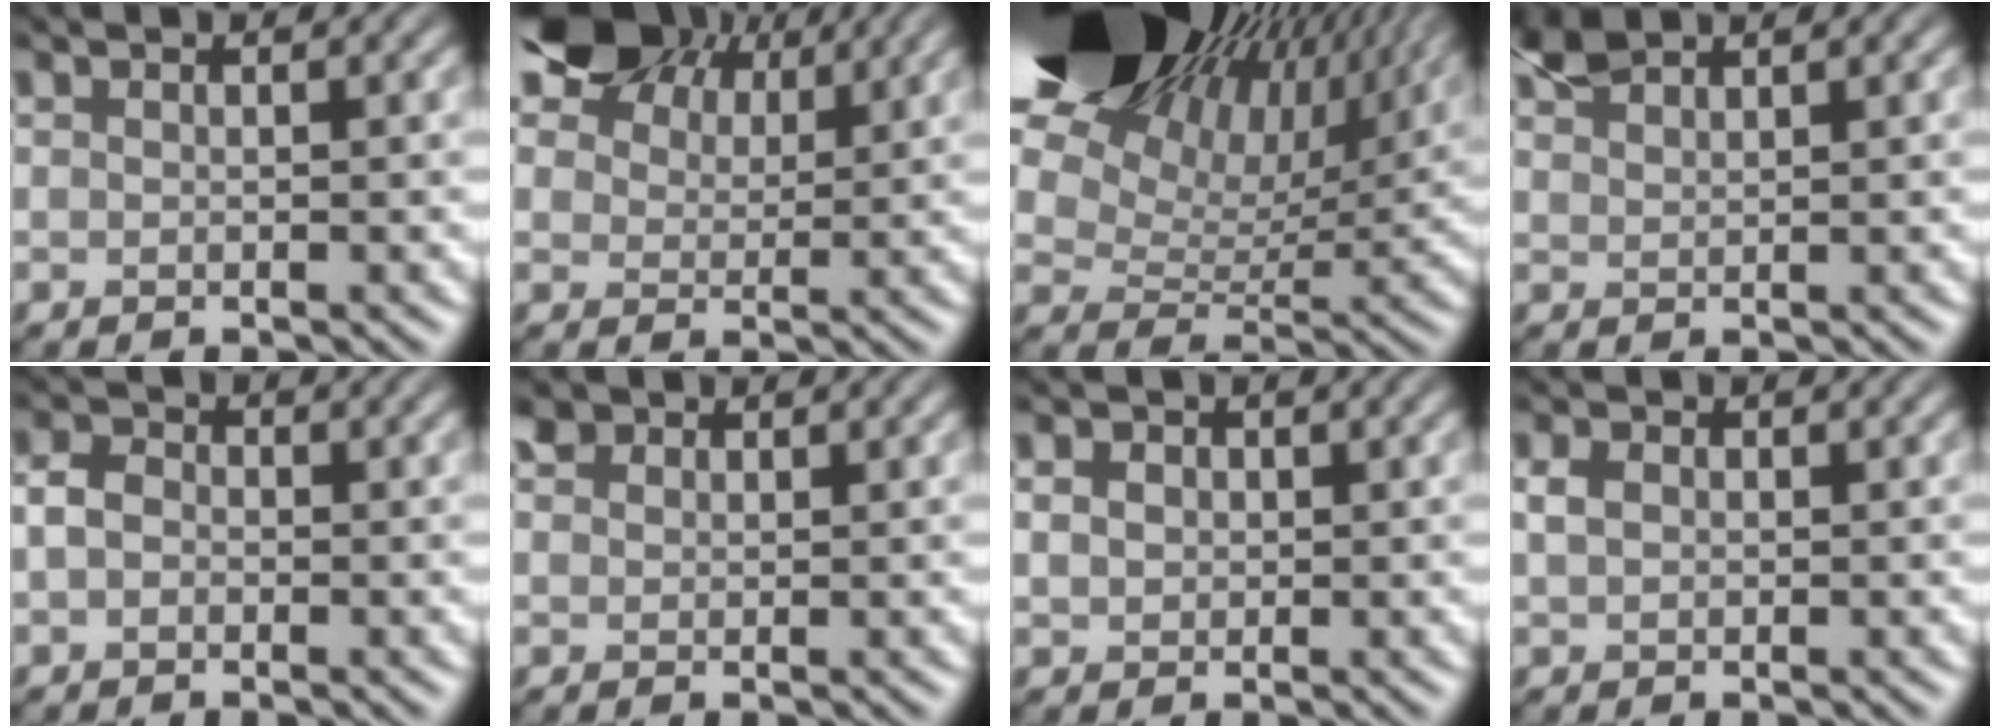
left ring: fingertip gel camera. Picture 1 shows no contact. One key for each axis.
{"total": 8.5, "fx": 5.2, "fy": 5.2, "fz": 4.4, "tx": -0.103, "ty": 0.012, "tz": 0.081}
{"total": 21.1, "fx": 11.0, "fy": 12.5, "fz": 13.0, "tx": -0.229, "ty": 0.060, "tz": 0.170}
{"total": 2.0, "fx": 1.8, "fy": 0.5, "fz": 0.8, "tx": -0.018, "ty": 0.008, "tz": 0.032}
{"total": 2.3, "fx": -1.0, "fy": 1.7, "fz": 1.2, "tx": -0.022, "ty": 0.002, "tz": -0.033}
{"total": 1.1, "fx": 0.6, "fy": 0.9, "fz": 0.2, "tx": -0.007, "ty": 0.003, "tz": 0.009}
{"total": 2.2, "fx": 0.5, "fy": 1.9, "fz": 1.1, "tx": -0.032, "ty": 0.007, "tz": 0.003}
{"total": 1.2, "fx": -0.3, "fy": 1.0, "fz": 0.7, "tx": -0.016, "ty": 0.000, "tz": -0.009}